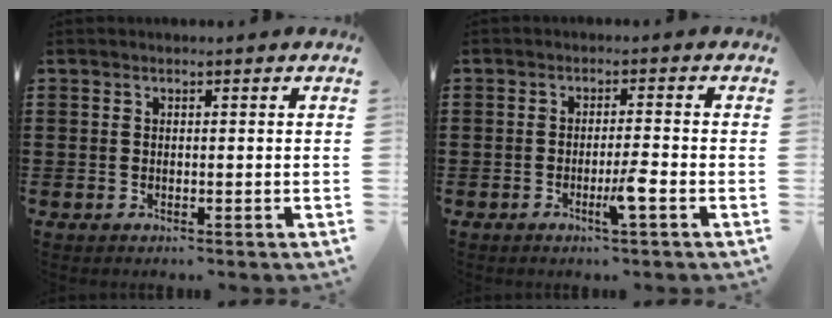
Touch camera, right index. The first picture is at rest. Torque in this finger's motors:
{"motor_torque": [0.74, 0.70, 0.29, 0.08]}